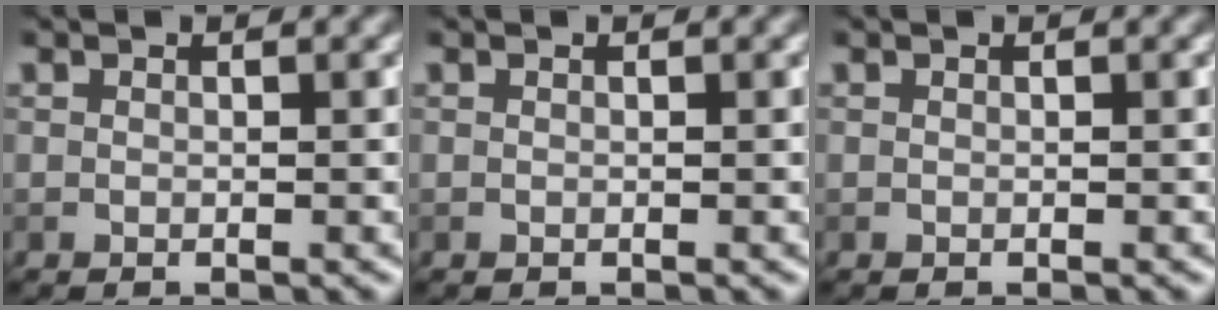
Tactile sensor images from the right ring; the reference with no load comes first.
{"total": 0.0}
{"total": 0.0}